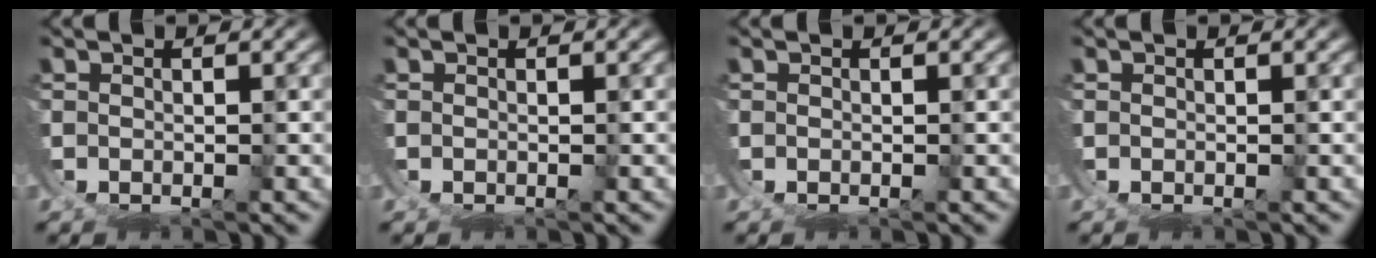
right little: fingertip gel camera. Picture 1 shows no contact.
{"total": 0.0}
{"total": 0.0}
{"total": 0.0}